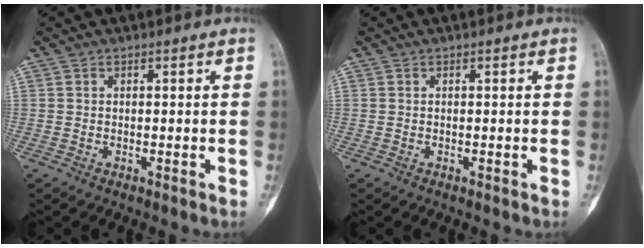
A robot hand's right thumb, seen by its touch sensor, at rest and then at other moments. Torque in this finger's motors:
{"motor_torque": [0.53, 0.53, -0.01, 0.00, 0.00]}